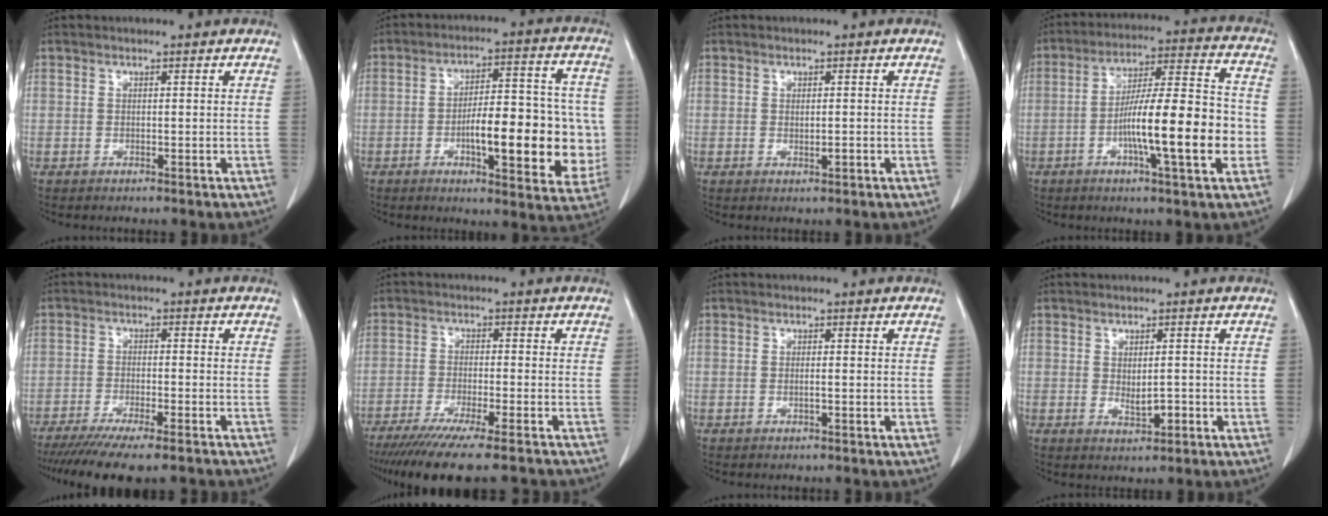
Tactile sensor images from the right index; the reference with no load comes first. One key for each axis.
{"total": 16.4, "fx": -3.2, "fy": 5.1, "fz": 15.2, "tx": -0.201, "ty": 0.023, "tz": -0.039}
{"total": 1.1, "fx": -0.3, "fy": 0.2, "fz": 1.0, "tx": -0.018, "ty": -0.003, "tz": -0.002}
{"total": 15.8, "fx": -3.9, "fy": 1.5, "fz": 15.2, "tx": -0.251, "ty": 0.009, "tz": -0.064}
{"total": 13.9, "fx": -11.4, "fy": 1.8, "fz": 7.7, "tx": -0.118, "ty": -0.026, "tz": -0.173}
{"total": 15.8, "fx": -13.1, "fy": 1.1, "fz": 8.8, "tx": -0.122, "ty": -0.044, "tz": -0.201}
{"total": 0.7, "fx": -0.2, "fy": 0.0, "fz": 0.6, "tx": -0.013, "ty": 0.001, "tz": -0.003}
{"total": 2.7, "fx": -0.5, "fy": 1.0, "fz": 2.4, "tx": -0.043, "ty": -0.004, "tz": -0.002}